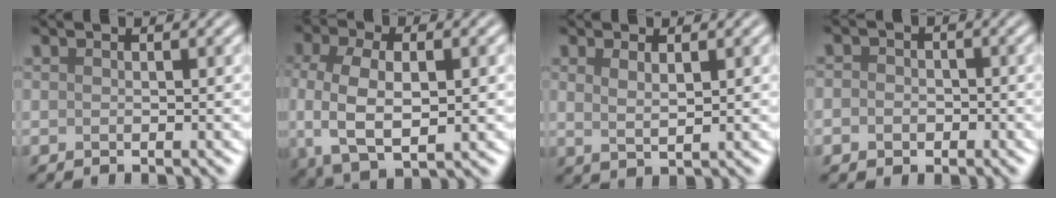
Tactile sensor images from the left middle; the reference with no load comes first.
{"total": 7.6, "force": [-0.9, 4.0, 6.4], "torque": [-0.133, -0.012, -0.014]}
{"total": 1.8, "force": [0.8, 0.6, 1.5], "torque": [-0.028, -0.005, 0.019]}
{"total": 2.3, "force": [-0.4, 2.1, 0.9], "torque": [0.006, 0.004, -0.023]}